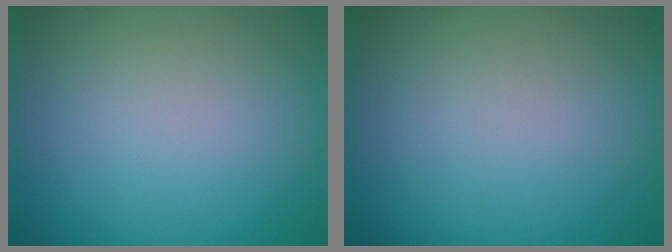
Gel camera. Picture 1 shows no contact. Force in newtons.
{"total": 0.0}